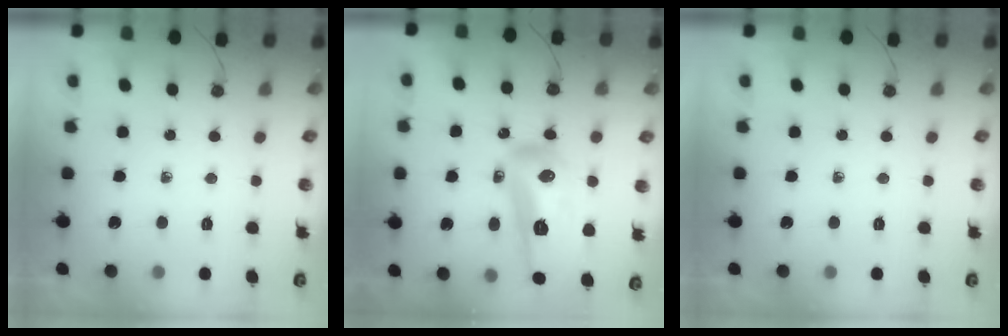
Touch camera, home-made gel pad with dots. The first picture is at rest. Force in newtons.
{"total": 21.5, "press": 20.7, "slide": 5.8}
{"total": 0.0}